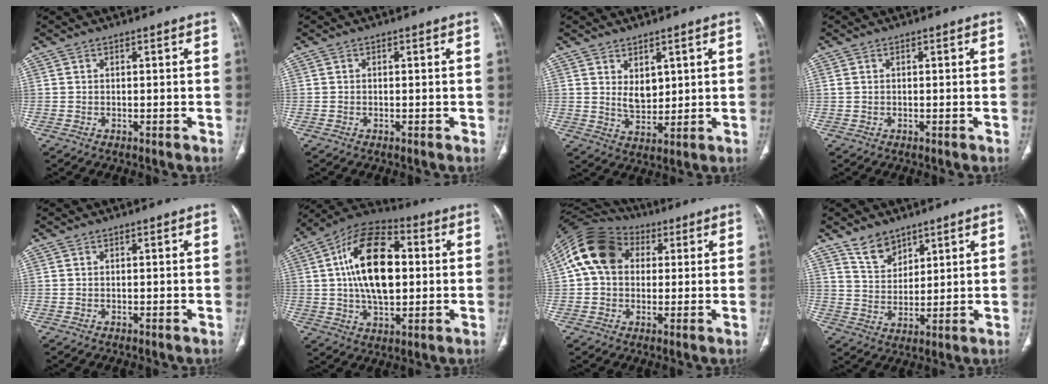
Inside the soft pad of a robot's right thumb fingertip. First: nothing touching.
{"total": 0.0}
{"total": 5.2, "force": [2.0, 3.2, 3.6], "torque": [-0.043, -0.024, 0.048]}
{"total": 0.7, "force": [0.4, 0.3, 0.5], "torque": [-0.011, 0.009, 0.012]}
{"total": 0.0}
{"total": 19.2, "force": [2.4, 10.6, 15.9], "torque": [-0.256, 0.016, 0.035]}
{"total": 14.7, "force": [3.3, 11.1, 9.0], "torque": [-0.158, 0.030, 0.048]}
{"total": 6.6, "force": [4.9, 3.9, 2.1], "torque": [-0.014, -0.035, 0.099]}